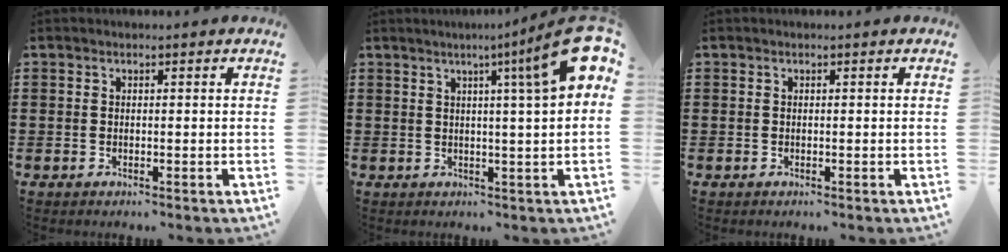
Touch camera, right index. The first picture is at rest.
{"total": 10.5, "force": [4.9, 0.1, 9.3], "torque": [-0.143, -0.033, 0.075]}
{"total": 0.0}